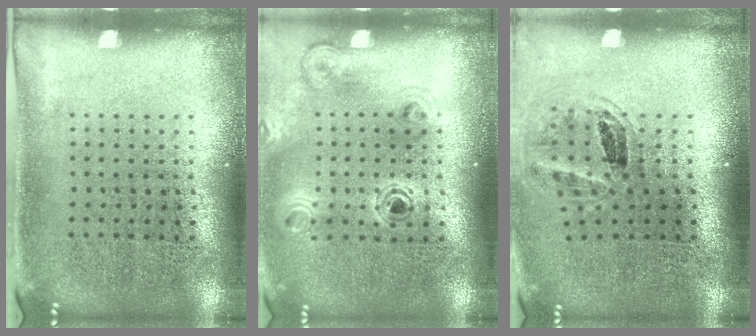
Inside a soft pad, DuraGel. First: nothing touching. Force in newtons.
{"total": 1.1, "press": 1.1, "slide": 0.1}
{"total": 1.1, "press": 1.0, "slide": 0.5}